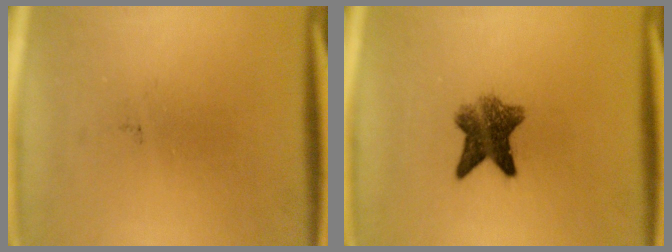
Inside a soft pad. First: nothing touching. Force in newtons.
{"total": 6.9}